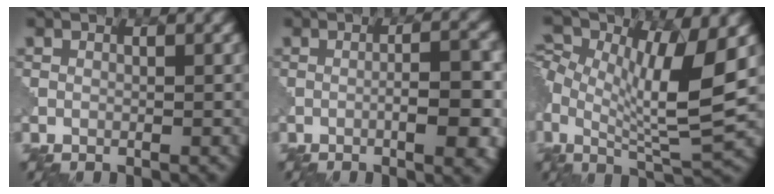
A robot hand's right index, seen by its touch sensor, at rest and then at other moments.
{"total": 5.1, "force": [-1.8, 1.2, 4.6], "torque": [-0.057, 0.007, -0.022]}
{"total": 9.2, "force": [1.0, 3.1, 8.5], "torque": [-0.167, -0.001, 0.018]}